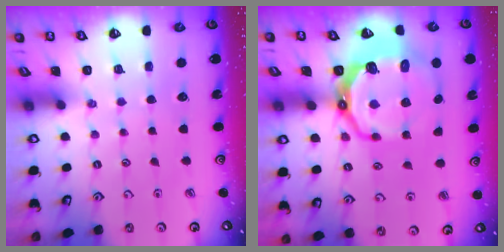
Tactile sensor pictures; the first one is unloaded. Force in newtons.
{"total": 12.8, "press": 11.8, "slide": 4.8}